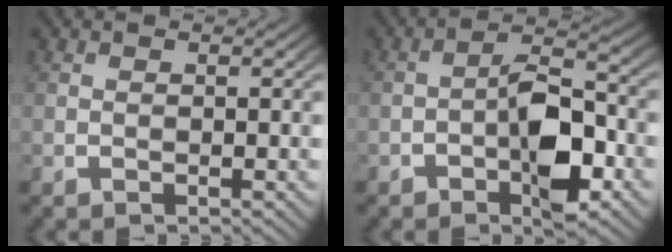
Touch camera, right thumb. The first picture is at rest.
{"total": 7.0, "force": [-1.3, 4.0, 5.6], "torque": [-0.094, -0.013, -0.023]}